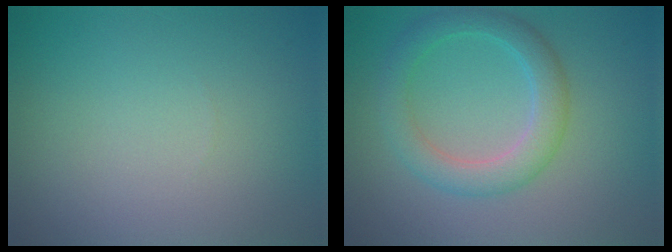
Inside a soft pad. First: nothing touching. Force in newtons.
{"total": 3.8, "press": 3.8, "slide": 0.1}